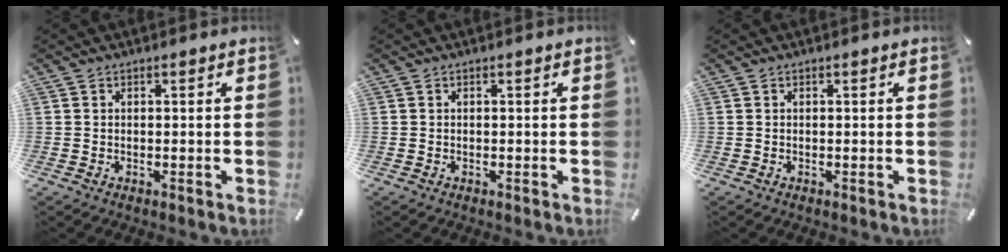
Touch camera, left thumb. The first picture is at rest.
{"total": 0.0}
{"total": 0.0}